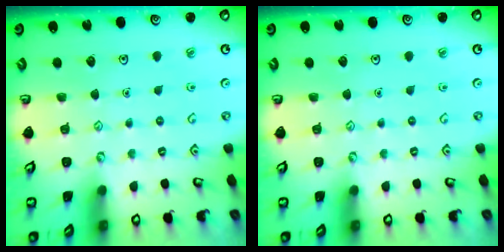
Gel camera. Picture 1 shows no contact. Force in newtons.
{"total": 0.0}